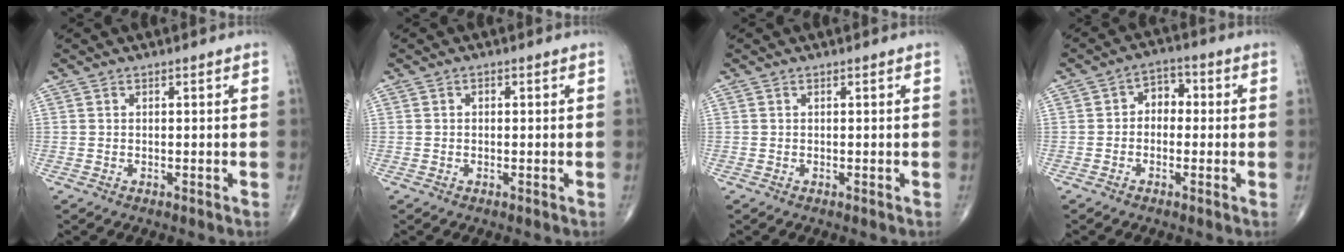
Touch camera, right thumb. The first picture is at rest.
{"total": 0.6, "force": [0.0, 0.5, 0.3], "torque": [0.002, 0.000, -0.002]}
{"total": 0.0}
{"total": 4.7, "force": [-0.2, 3.7, 3.0], "torque": [-0.013, 0.019, -0.017]}